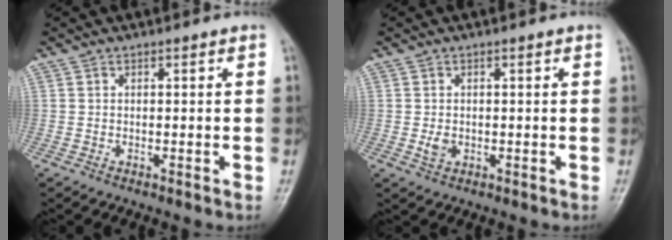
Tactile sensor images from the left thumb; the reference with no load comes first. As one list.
[{"total": 1.9, "force": [-0.2, 1.5, 1.1], "torque": [-0.015, -0.001, 0.000]}]